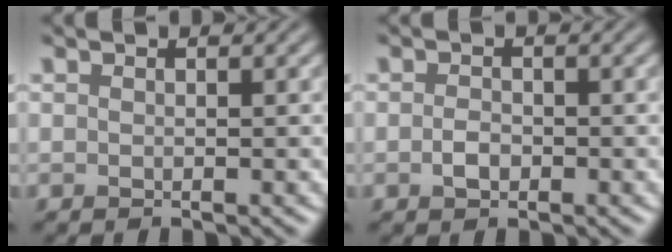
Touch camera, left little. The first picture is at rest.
{"total": 1.4, "force": [-0.5, 0.9, 0.9], "torque": [-0.020, 0.000, -0.013]}